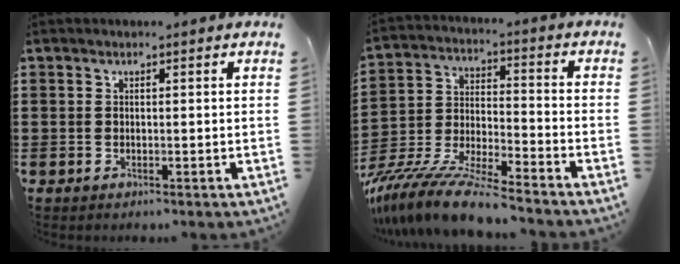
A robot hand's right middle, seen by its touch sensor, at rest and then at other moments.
{"total": 10.4, "force": [-9.8, 0.1, 3.8], "torque": [-0.081, 0.007, -0.198]}